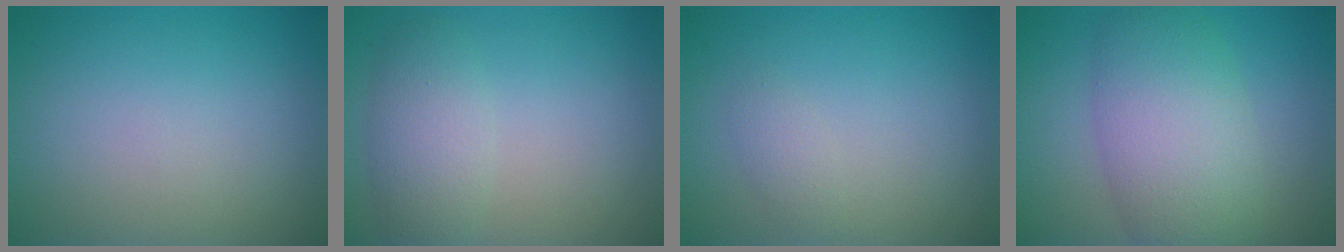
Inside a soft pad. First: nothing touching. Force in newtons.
{"total": 3.3, "press": 3.3, "slide": 0.2}
{"total": 1.1, "press": 1.1, "slide": 0.0}
{"total": 7.6, "press": 7.6, "slide": 0.2}